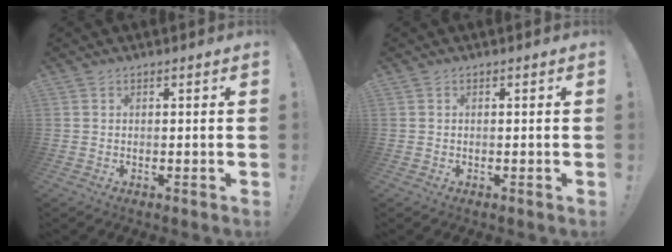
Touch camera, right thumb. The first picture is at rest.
{"total": 0.0}